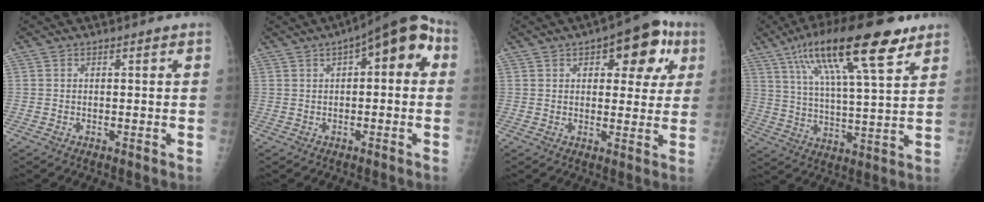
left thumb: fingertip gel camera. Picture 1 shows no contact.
{"total": 11.6, "force": [3.3, 4.8, 10.0], "torque": [-0.112, 0.032, 0.034]}
{"total": 12.7, "force": [5.2, 6.2, 9.7], "torque": [-0.070, 0.003, 0.059]}
{"total": 20.6, "force": [11.7, 5.1, 16.2], "torque": [-0.264, -0.019, 0.199]}